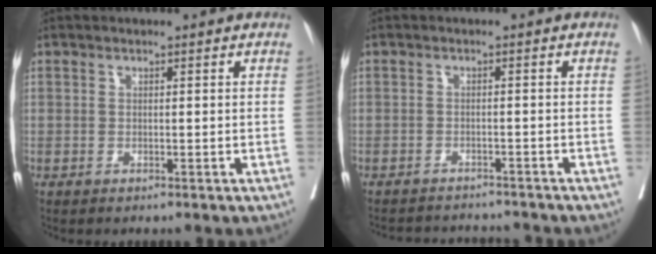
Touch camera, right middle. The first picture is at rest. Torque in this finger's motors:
{"motor_torque": [0.12, -0.26, 0.03, -0.01]}